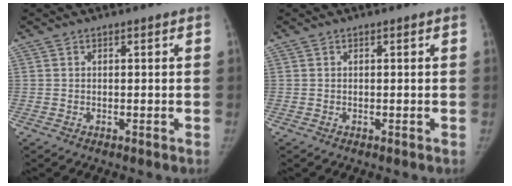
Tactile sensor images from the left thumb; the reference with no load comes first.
{"total": 0.0}